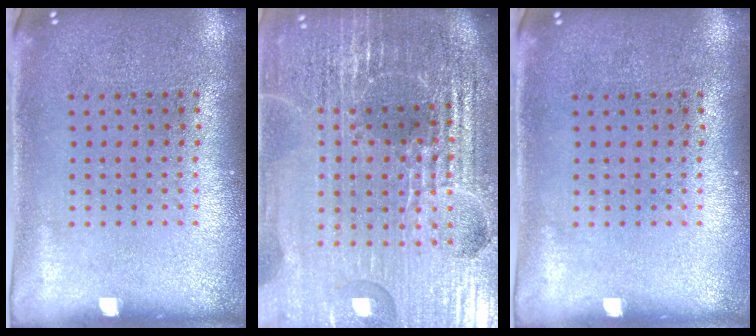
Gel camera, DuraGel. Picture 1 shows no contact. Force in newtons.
{"total": 6.8, "press": 5.9, "slide": 3.4}
{"total": 0.0}